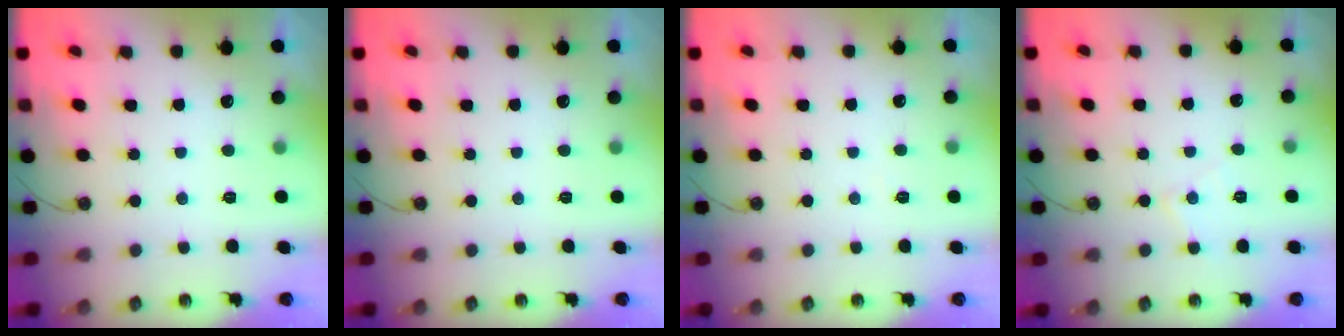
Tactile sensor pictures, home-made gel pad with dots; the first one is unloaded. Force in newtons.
{"total": 0.0}
{"total": 2.1, "press": 2.1, "slide": 0.5}
{"total": 5.4, "press": 5.4, "slide": 0.3}